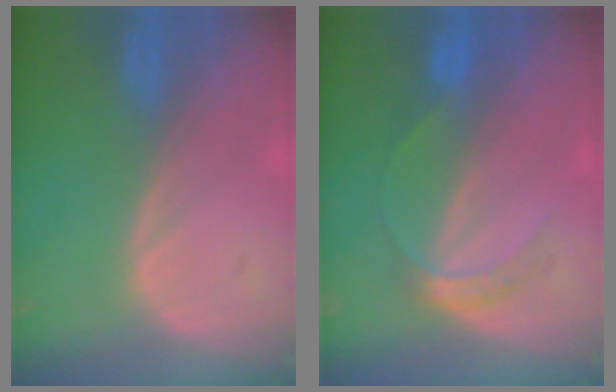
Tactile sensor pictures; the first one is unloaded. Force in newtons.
{"total": 3.5, "press": 3.5, "slide": 0.4}